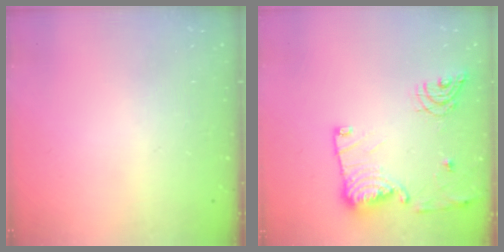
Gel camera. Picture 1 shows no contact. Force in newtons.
{"total": 15.8, "press": 15.7, "slide": 0.9}